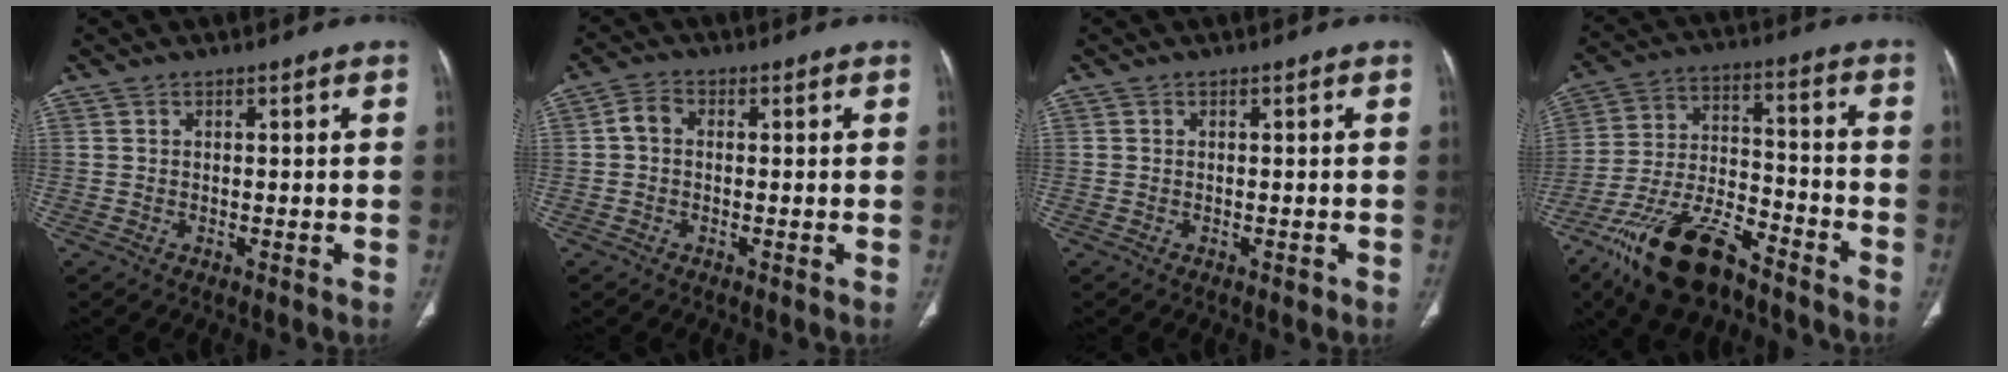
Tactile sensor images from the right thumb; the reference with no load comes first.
{"total": 2.9, "force": [-0.1, 2.1, 2.0], "torque": [-0.034, 0.008, -0.010]}
{"total": 0.6, "force": [-0.4, 0.3, 0.3], "torque": [-0.002, 0.000, -0.006]}
{"total": 17.9, "force": [-12.4, 7.0, 10.9], "torque": [-0.202, 0.064, -0.223]}